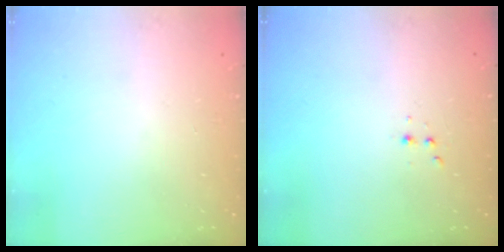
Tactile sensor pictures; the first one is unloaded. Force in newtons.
{"total": 2.5, "press": 2.4, "slide": 0.5}